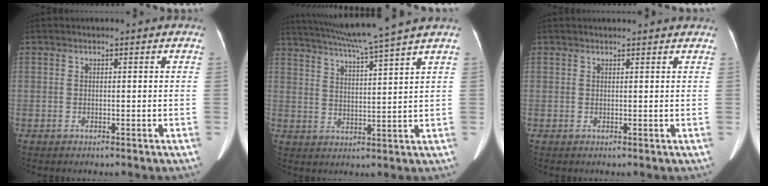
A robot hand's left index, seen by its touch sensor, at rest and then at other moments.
{"total": 12.0, "force": [10.3, -2.2, 5.8], "torque": [-0.105, -0.001, 0.162]}
{"total": 3.6, "force": [3.4, 0.2, 1.0], "torque": [-0.015, 0.014, 0.036]}